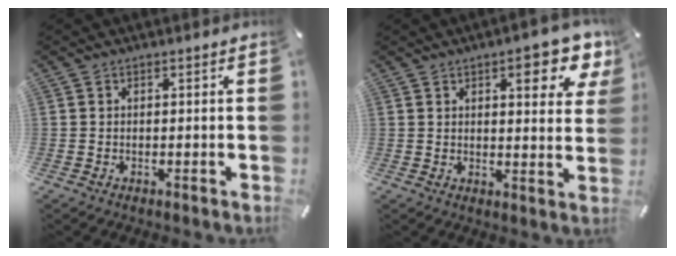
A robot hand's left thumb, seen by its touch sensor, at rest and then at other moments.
{"total": 10.1, "force": [5.8, 3.4, 7.5], "torque": [-0.092, -0.030, 0.090]}